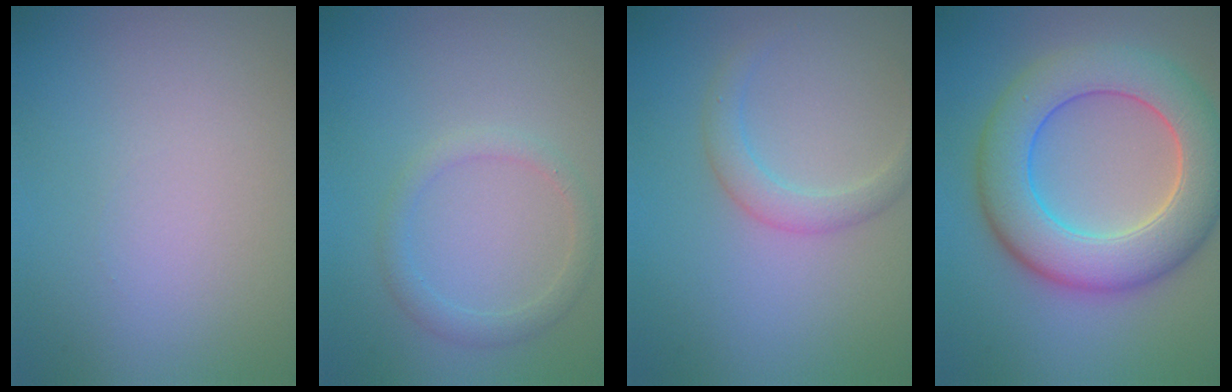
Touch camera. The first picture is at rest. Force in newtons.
{"total": 1.8, "press": 1.8, "slide": 0.2}
{"total": 2.3, "press": 2.3, "slide": 0.0}
{"total": 9.1, "press": 9.1, "slide": 0.5}